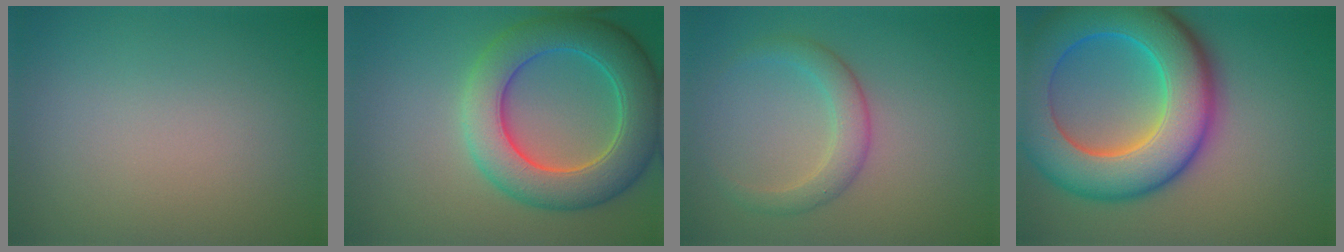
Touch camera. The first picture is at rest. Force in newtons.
{"total": 7.9, "press": 7.9, "slide": 0.3}
{"total": 2.7, "press": 2.7, "slide": 0.2}
{"total": 12.4, "press": 12.4, "slide": 0.3}